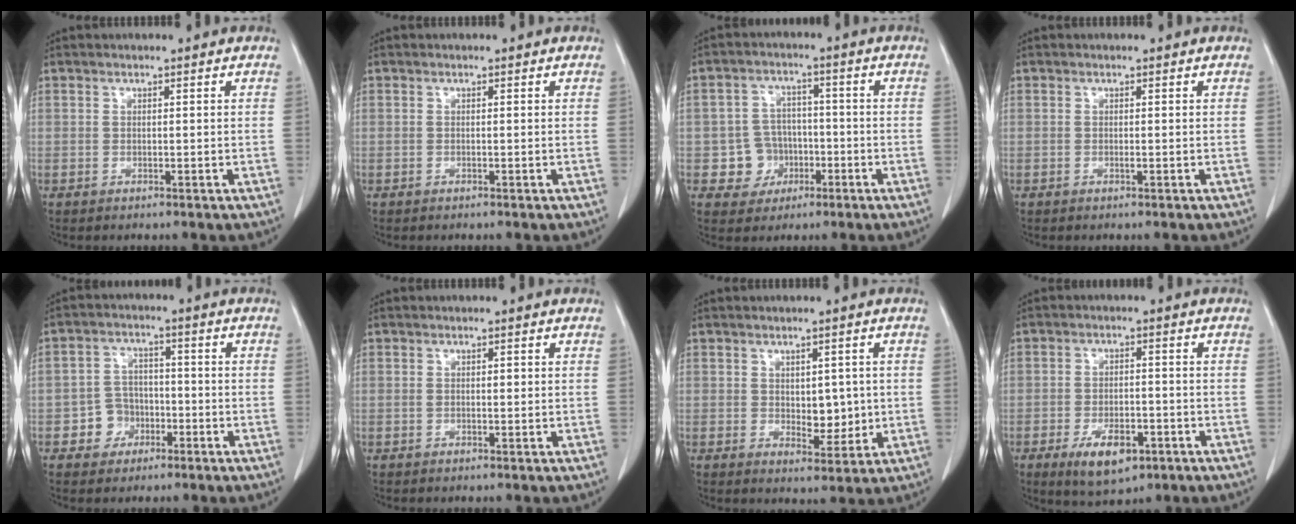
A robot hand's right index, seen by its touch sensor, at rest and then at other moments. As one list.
[{"total": 0.0}, {"total": 6.0, "force": [-1.7, 5.7, 0.7], "torque": [-0.004, 0.015, -0.021]}, {"total": 0.0}, {"total": 5.0, "force": [-2.0, 4.5, 1.0], "torque": [-0.011, 0.016, -0.031]}, {"total": 1.2, "force": [0.2, 0.6, 1.0], "torque": [-0.019, 0.004, 0.005]}, {"total": 4.8, "force": [0.2, 2.7, 3.9], "torque": [-0.048, -0.004, 0.014]}, {"total": 7.3, "force": [-3.7, 3.4, 5.3], "torque": [-0.091, -0.005, -0.051]}]